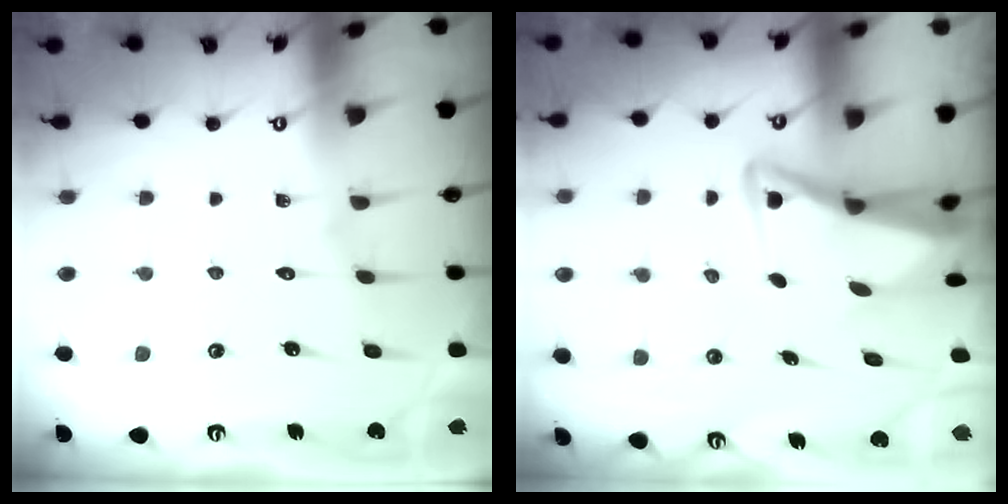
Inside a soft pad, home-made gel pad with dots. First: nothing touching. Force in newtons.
{"total": 5.2, "press": 4.8, "slide": 2.0}